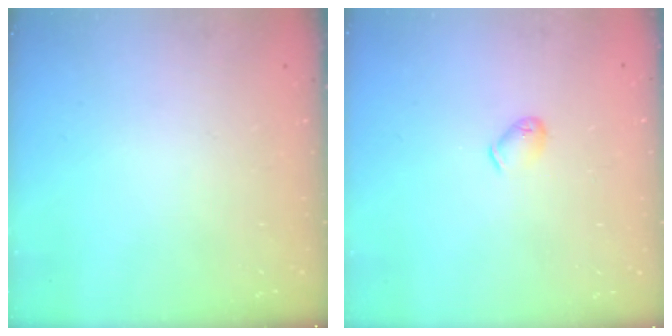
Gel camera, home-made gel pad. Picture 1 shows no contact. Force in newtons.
{"total": 4.9, "press": 4.8, "slide": 0.9}